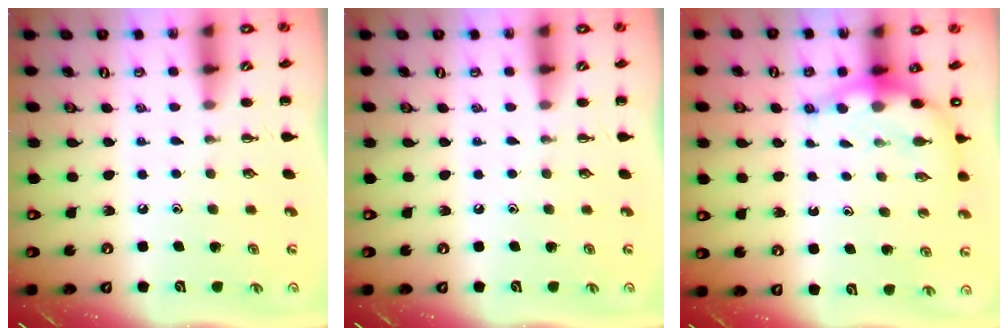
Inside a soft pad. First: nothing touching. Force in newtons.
{"total": 0.0}
{"total": 7.0, "press": 6.9, "slide": 1.6}